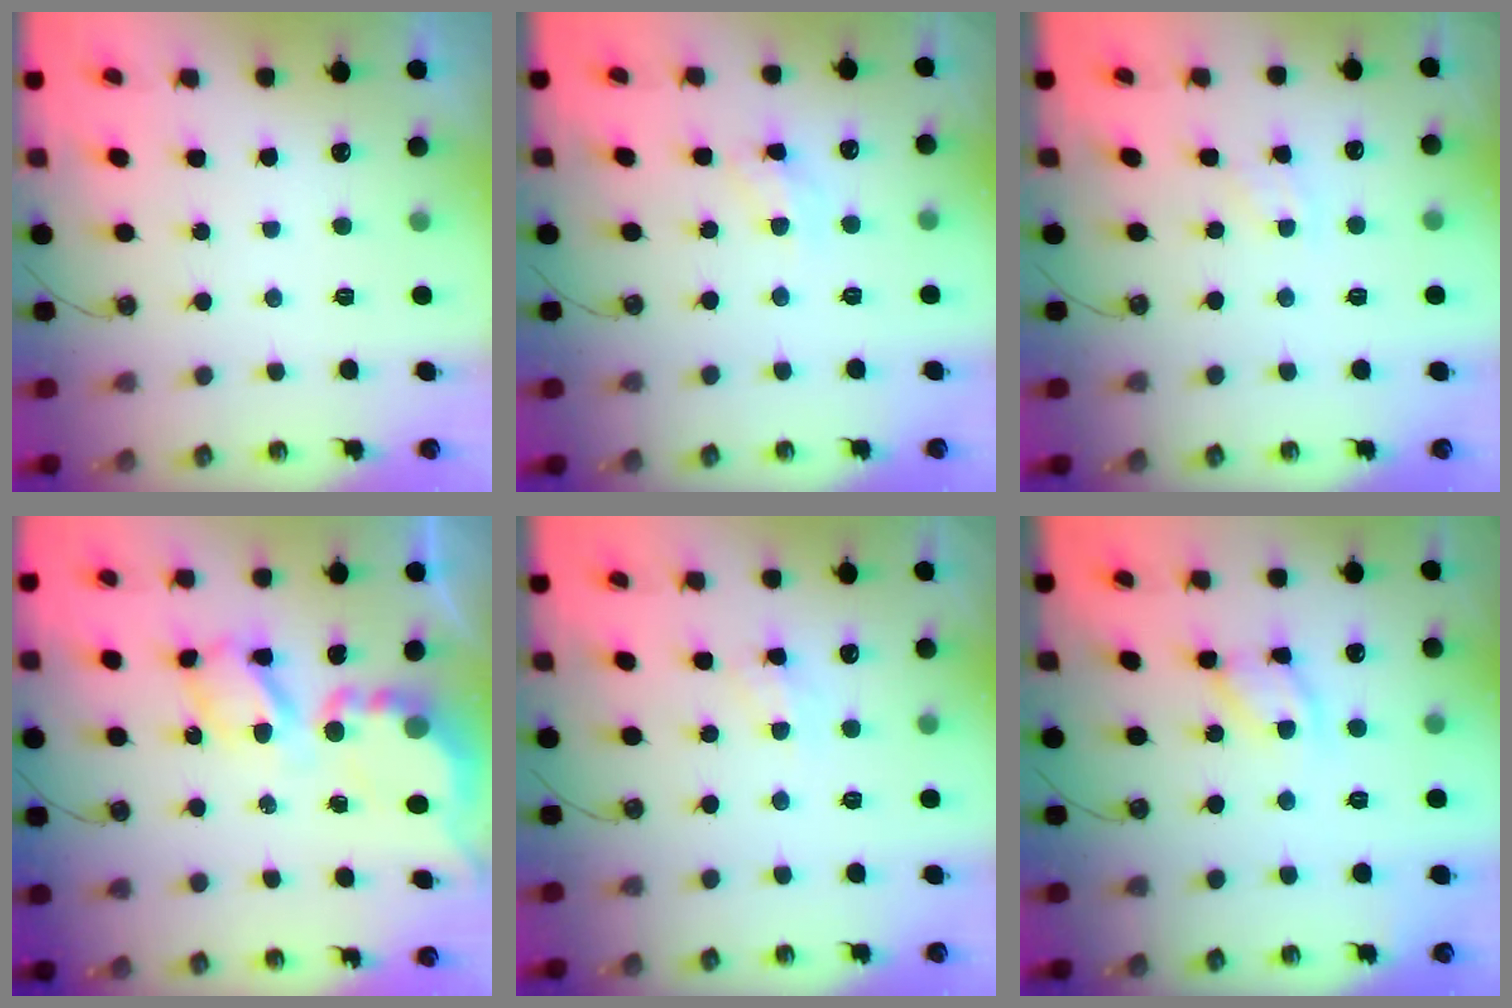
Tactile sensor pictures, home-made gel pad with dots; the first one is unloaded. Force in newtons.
{"total": 7.7, "press": 7.6, "slide": 0.6}
{"total": 2.9, "press": 2.9, "slide": 0.4}
{"total": 9.5, "press": 9.5, "slide": 0.6}
{"total": 4.4, "press": 4.3, "slide": 0.6}
{"total": 11.0, "press": 11.0, "slide": 0.7}